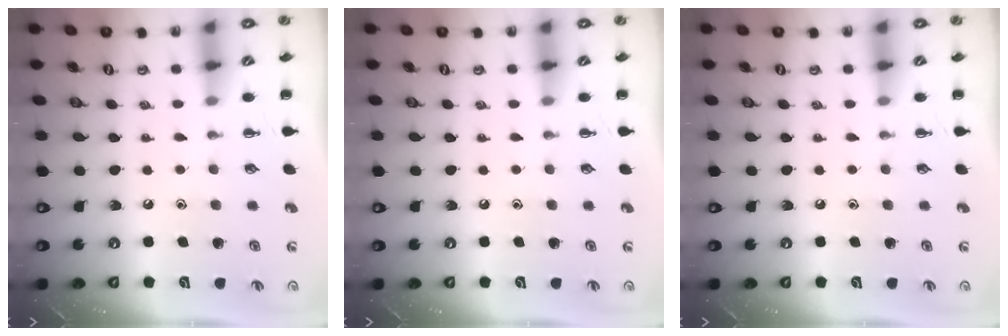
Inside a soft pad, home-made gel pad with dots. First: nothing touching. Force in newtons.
{"total": 0.0}
{"total": 0.0}